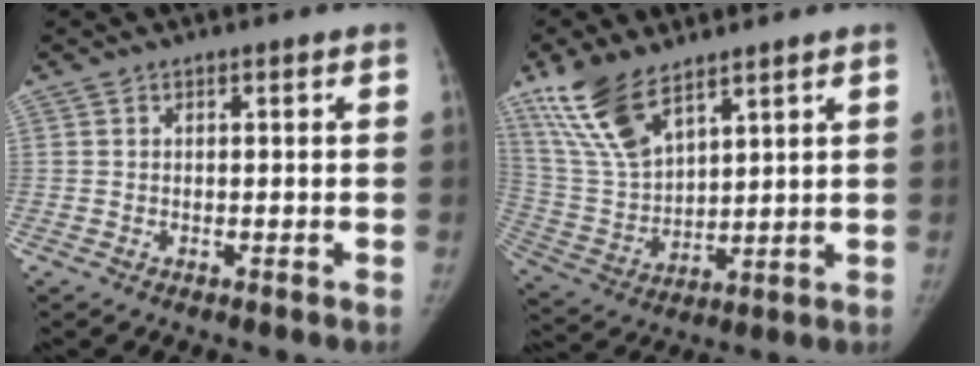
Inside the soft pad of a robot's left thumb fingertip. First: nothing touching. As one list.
[{"total": 13.3, "force": [9.0, 5.5, 8.1], "torque": [-0.152, -0.036, 0.194]}]